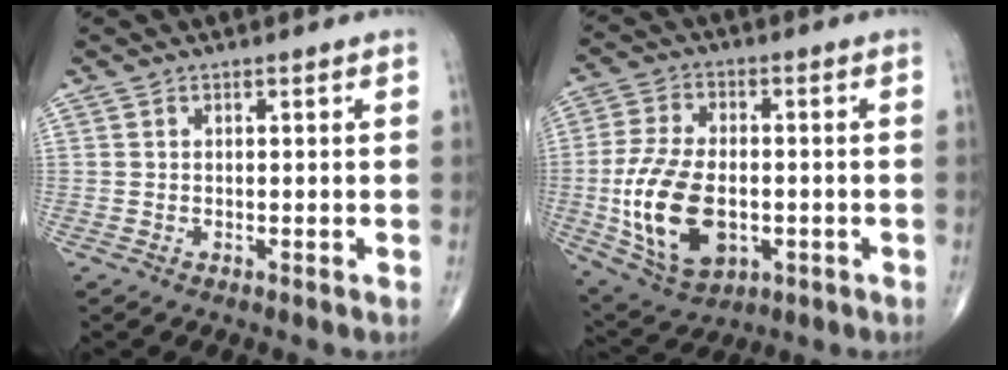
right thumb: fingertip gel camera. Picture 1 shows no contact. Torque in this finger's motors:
{"motor_torque": [-0.12, 0.91, 1.17, 0.66, 0.52]}